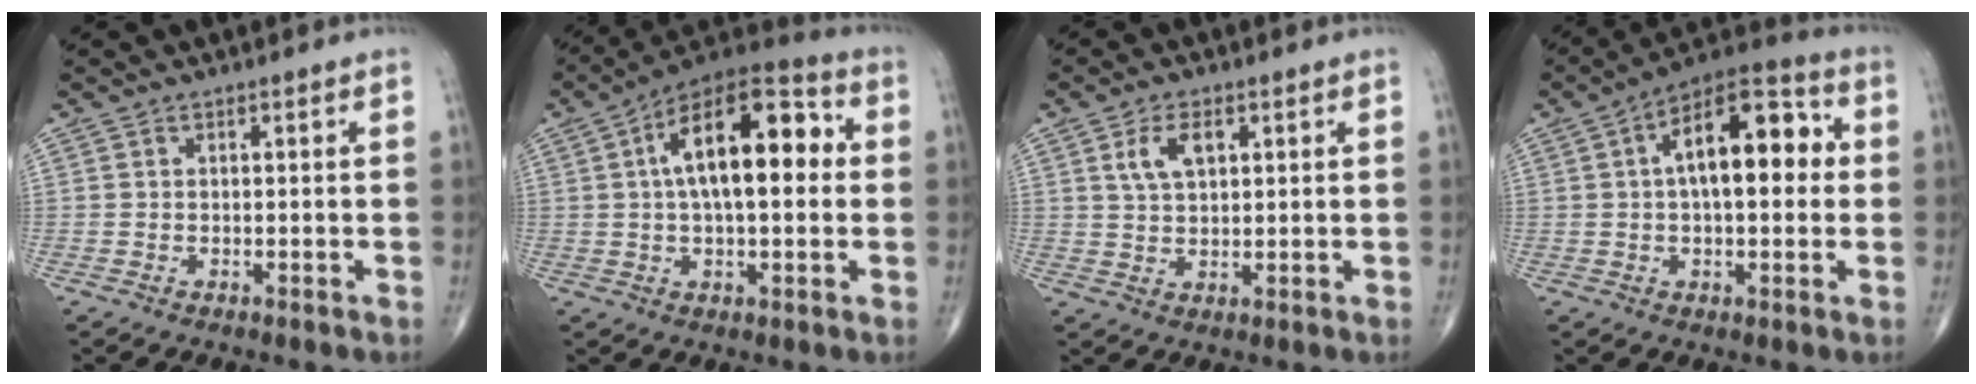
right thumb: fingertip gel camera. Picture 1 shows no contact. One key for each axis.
{"total": 18.5, "fx": 2.8, "fy": 8.4, "fz": 16.2, "tx": -0.238, "ty": 0.033, "tz": 0.035}
{"total": 5.6, "fx": 2.1, "fy": 3.1, "fz": 4.2, "tx": -0.072, "ty": -0.004, "tz": 0.043}
{"total": 16.3, "fx": 2.4, "fy": 7.6, "fz": 14.1, "tx": -0.196, "ty": 0.033, "tz": 0.028}